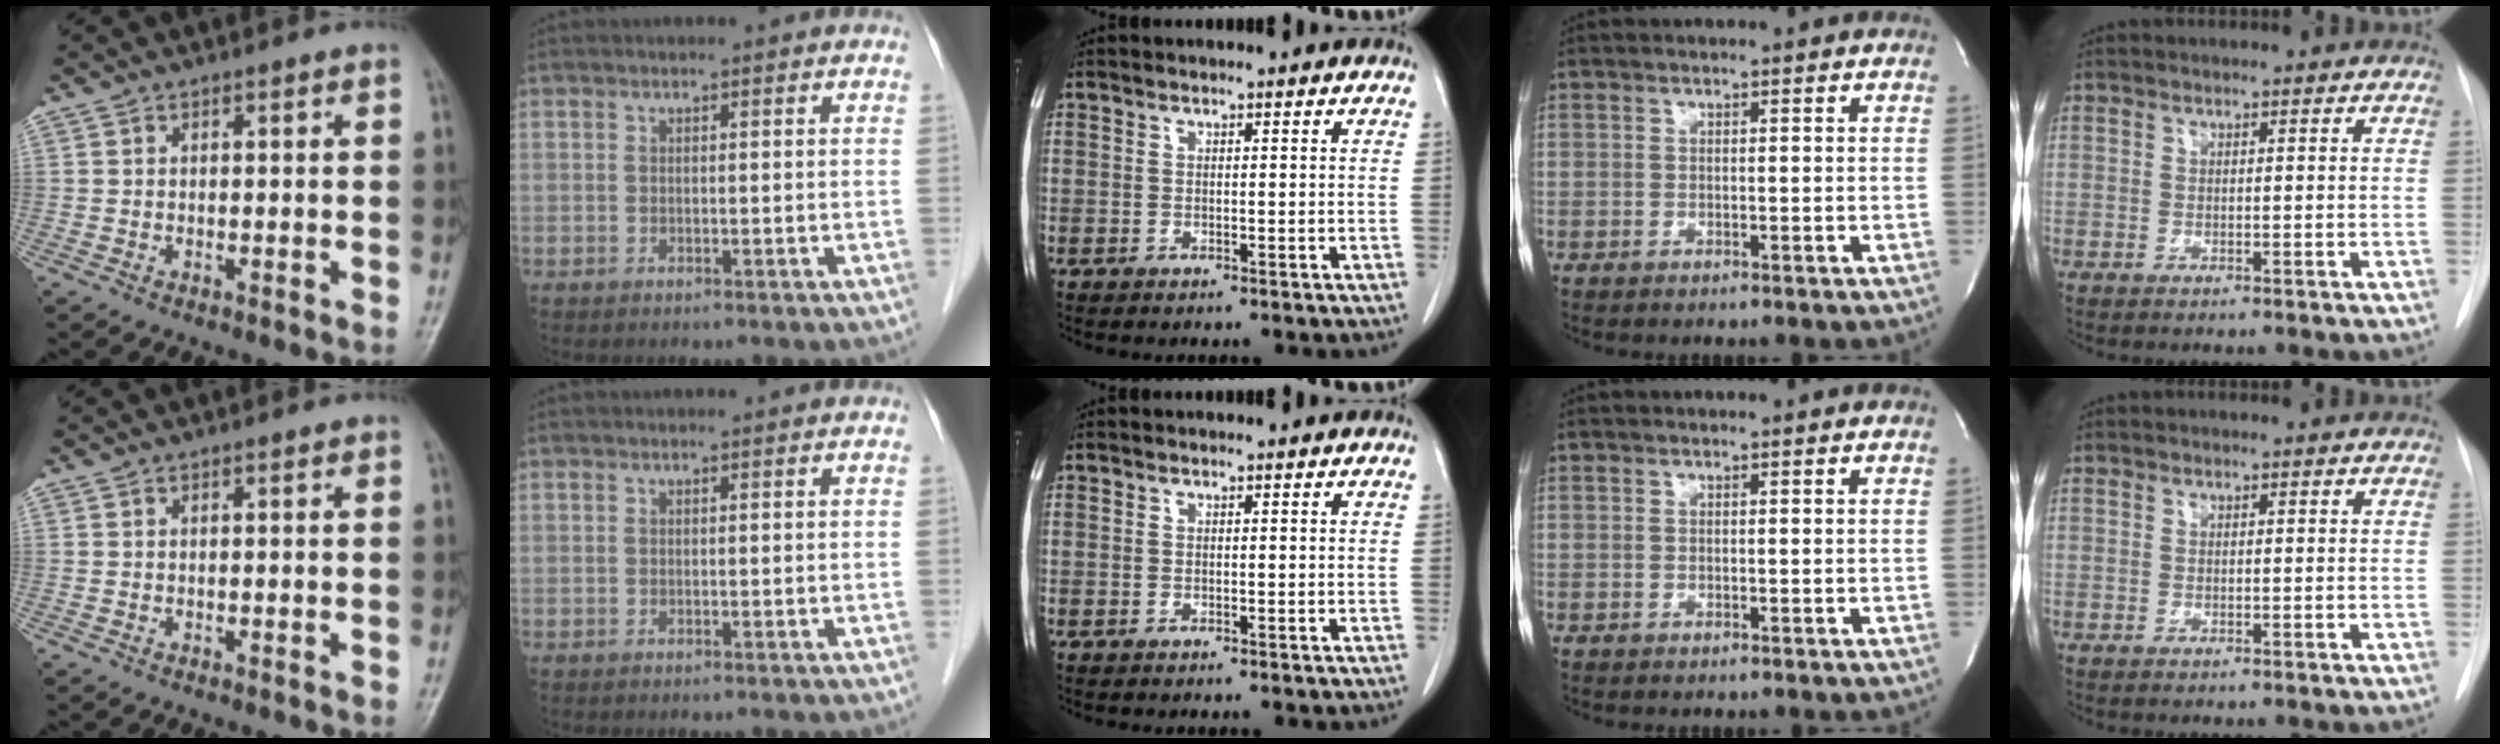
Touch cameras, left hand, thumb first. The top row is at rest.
{}